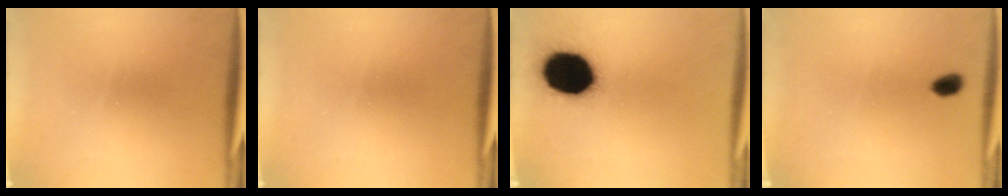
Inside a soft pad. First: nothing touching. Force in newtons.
{"total": 0.0}
{"total": 19.8}
{"total": 2.4}